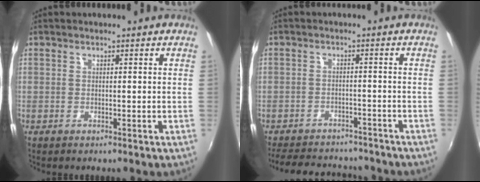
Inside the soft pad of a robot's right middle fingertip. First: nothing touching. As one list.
[{"total": 12.9, "force": [-11.0, 5.4, 4.0], "torque": [-0.103, 0.026, -0.151]}]